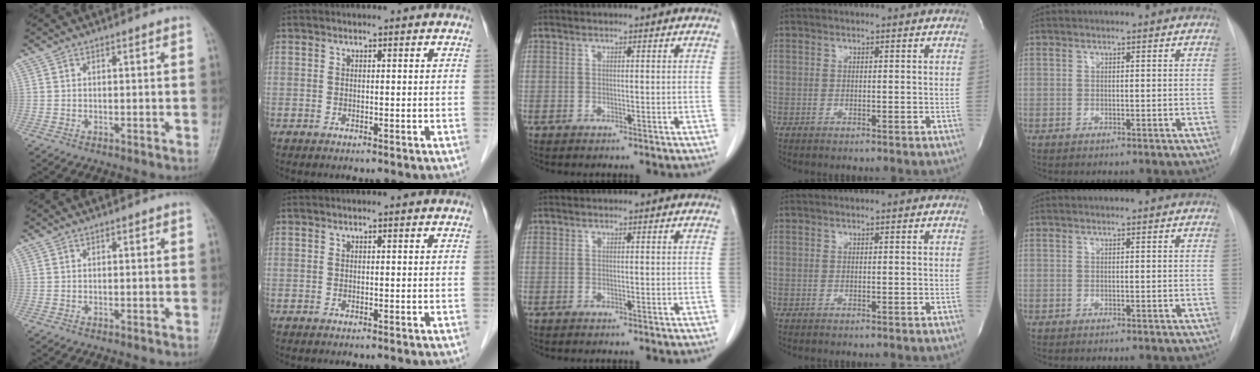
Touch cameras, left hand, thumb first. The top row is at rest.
{}